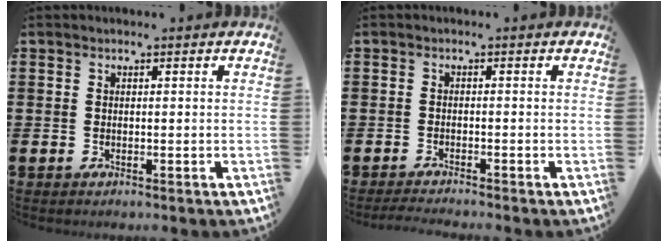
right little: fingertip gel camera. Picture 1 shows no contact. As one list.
[{"total": 1.3, "force": [-1.2, -0.1, 0.5], "torque": [-0.007, 0.002, -0.024]}]